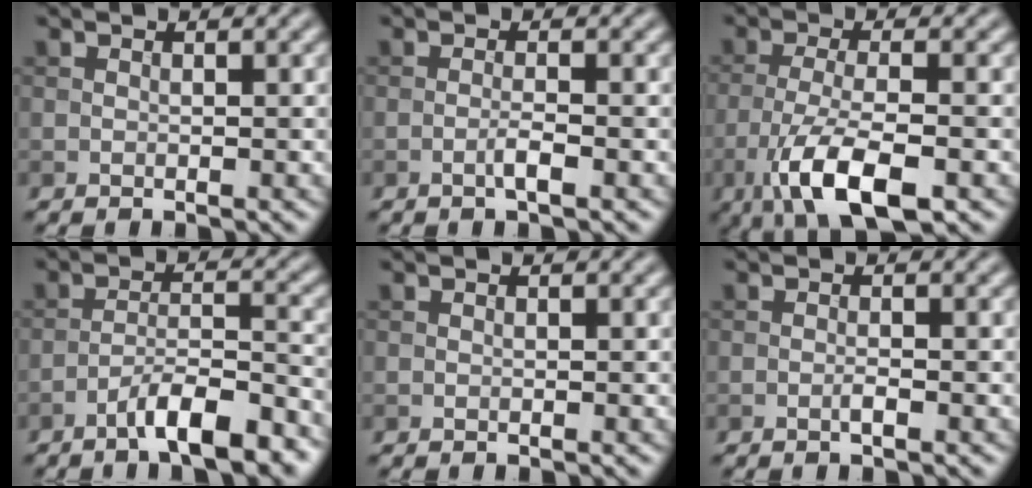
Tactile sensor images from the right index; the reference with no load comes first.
{"total": 1.4, "force": [-0.6, 0.1, 1.3], "torque": [-0.023, 0.003, -0.015]}
{"total": 7.7, "force": [-3.8, 2.4, 6.2], "torque": [-0.123, -0.008, -0.072]}
{"total": 6.8, "force": [-4.8, 1.3, 4.7], "torque": [-0.073, 0.008, -0.079]}
{"total": 0.0}
{"total": 0.8, "force": [-0.4, 0.1, 0.7], "torque": [-0.014, 0.001, -0.009]}